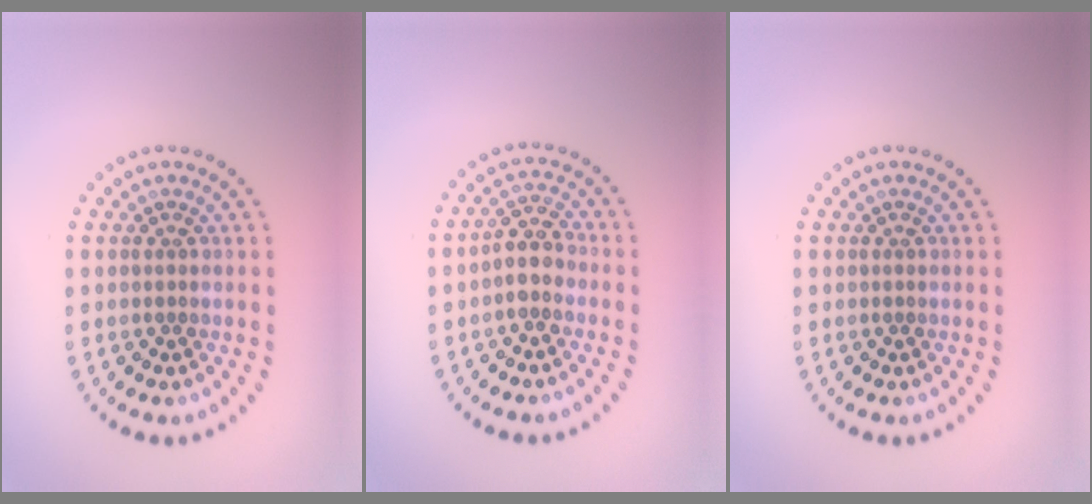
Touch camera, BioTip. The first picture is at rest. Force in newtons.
{"total": 2.4, "press": 2.0, "slide": 1.3}
{"total": 0.0}